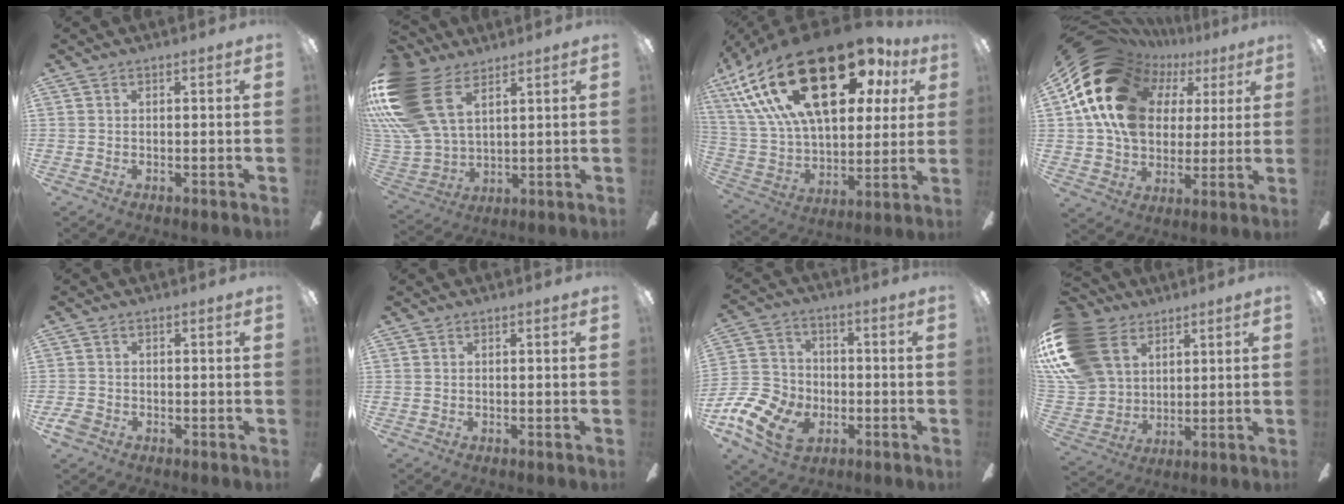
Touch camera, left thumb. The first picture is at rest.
{"total": 23.4, "force": [9.8, 14.9, 15.2], "torque": [-0.339, -0.035, 0.184]}
{"total": 34.5, "force": [16.6, 16.4, 25.4], "torque": [-0.497, -0.088, 0.293]}
{"total": 21.9, "force": [8.3, 15.9, 12.5], "torque": [-0.248, -0.035, 0.155]}
{"total": 2.8, "force": [-1.5, 2.0, 1.3], "torque": [-0.032, 0.004, -0.031]}
{"total": 0.0}
{"total": 14.1, "force": [-5.8, 10.3, 7.7], "torque": [-0.179, 0.040, -0.103]}
{"total": 21.1, "force": [8.6, 15.6, 11.2], "torque": [-0.250, -0.024, 0.162]}